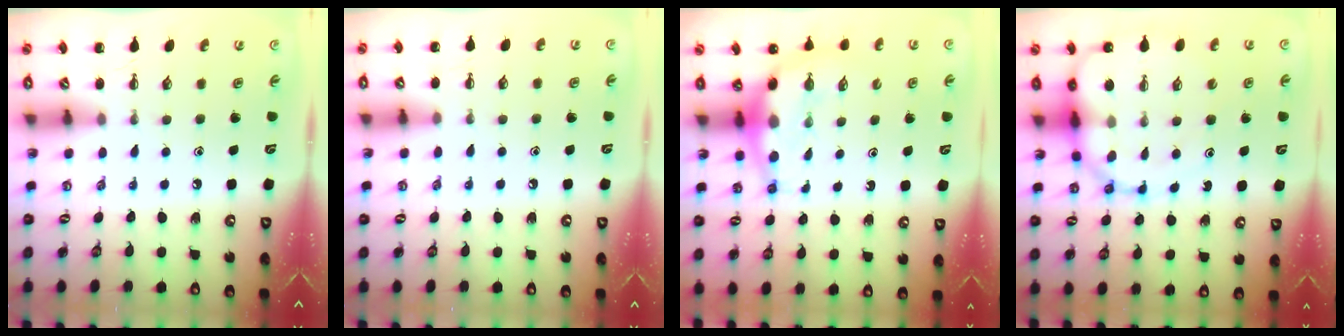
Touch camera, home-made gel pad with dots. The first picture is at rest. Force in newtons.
{"total": 6.1, "press": 5.7, "slide": 2.2}
{"total": 7.2, "press": 7.2, "slide": 1.1}
{"total": 12.7, "press": 12.3, "slide": 3.2}